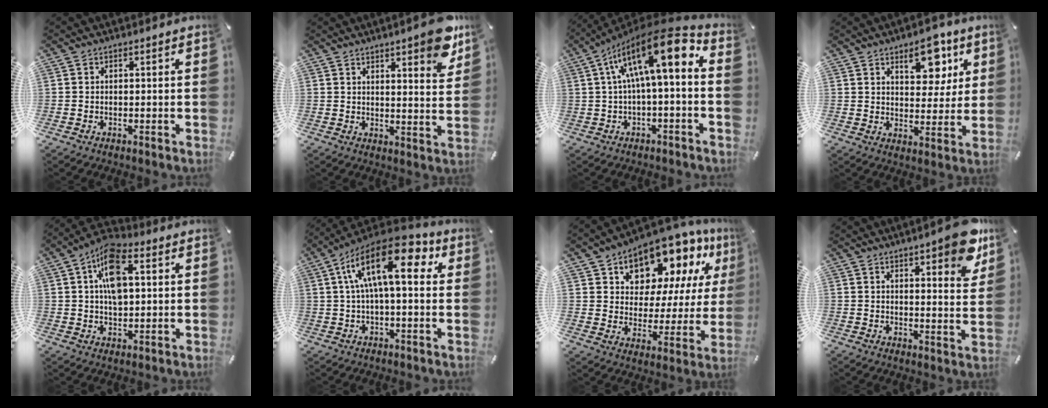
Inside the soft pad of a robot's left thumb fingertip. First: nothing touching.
{"total": 8.4, "force": [6.0, 2.2, 5.4], "torque": [-0.062, -0.040, 0.098]}
{"total": 18.4, "force": [4.6, 6.7, 16.5], "torque": [-0.271, -0.021, 0.070]}
{"total": 10.9, "force": [5.9, 6.2, 6.8], "torque": [-0.071, -0.026, 0.094]}
{"total": 10.8, "force": [2.7, 6.1, 8.6], "torque": [-0.154, 0.002, 0.046]}
{"total": 17.4, "force": [5.1, 6.7, 15.1], "torque": [-0.274, -0.022, 0.079]}
{"total": 13.6, "force": [11.1, 6.8, 3.8], "torque": [-0.070, -0.103, 0.193]}
{"total": 9.7, "force": [6.5, 2.8, 6.6], "torque": [-0.076, -0.043, 0.107]}